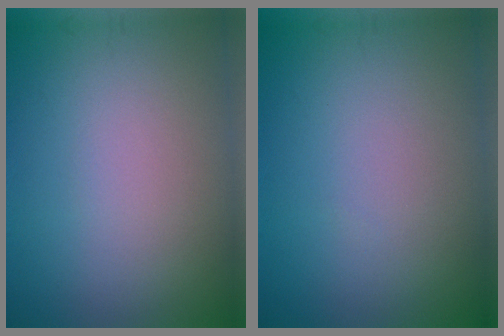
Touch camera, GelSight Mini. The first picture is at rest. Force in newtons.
{"total": 0.0}